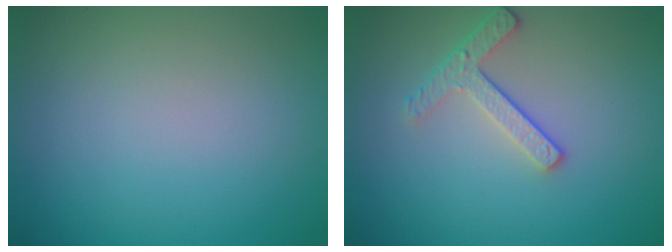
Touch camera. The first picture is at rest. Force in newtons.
{"total": 2.6, "press": 2.2, "slide": 1.3}